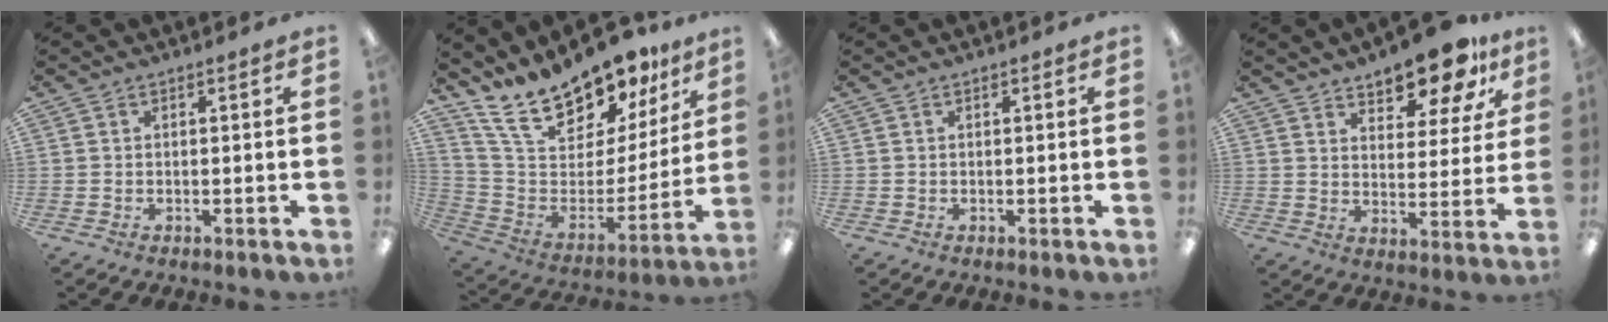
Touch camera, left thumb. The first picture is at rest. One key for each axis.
{"total": 20.4, "fx": 17.7, "fy": 7.0, "fz": 7.3, "tx": -0.138, "ty": -0.137, "tz": 0.312}
{"total": 0.0}
{"total": 12.9, "fx": 10.7, "fy": 4.7, "fz": 5.4, "tx": -0.070, "ty": -0.073, "tz": 0.190}